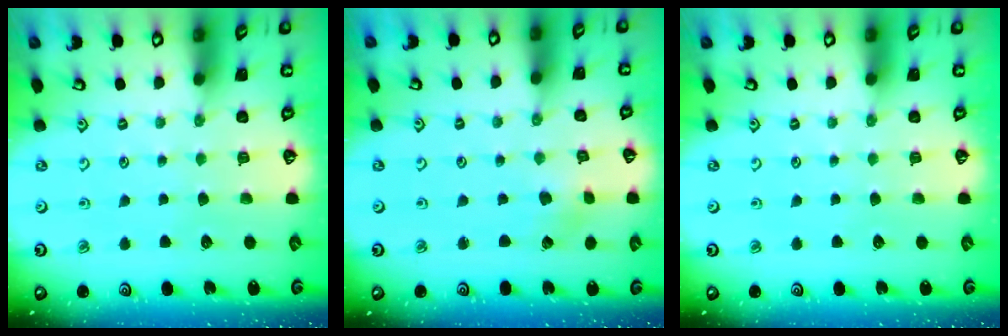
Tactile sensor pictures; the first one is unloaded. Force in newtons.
{"total": 1.4, "press": 1.4, "slide": 0.2}
{"total": 0.0}